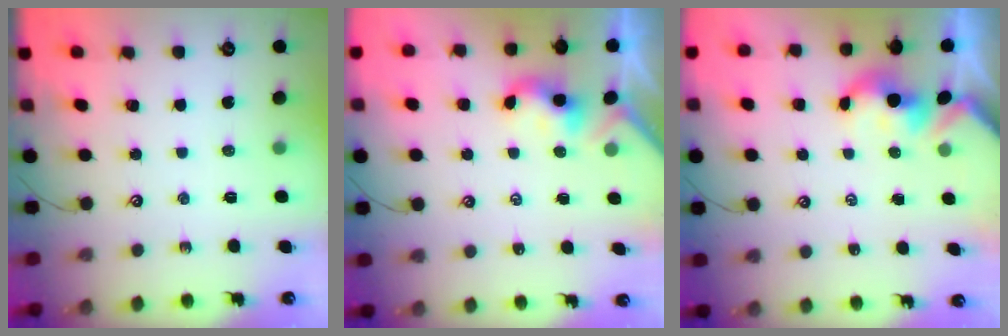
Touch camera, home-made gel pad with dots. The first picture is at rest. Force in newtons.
{"total": 2.4, "press": 2.4, "slide": 0.2}
{"total": 1.6, "press": 1.6, "slide": 0.1}